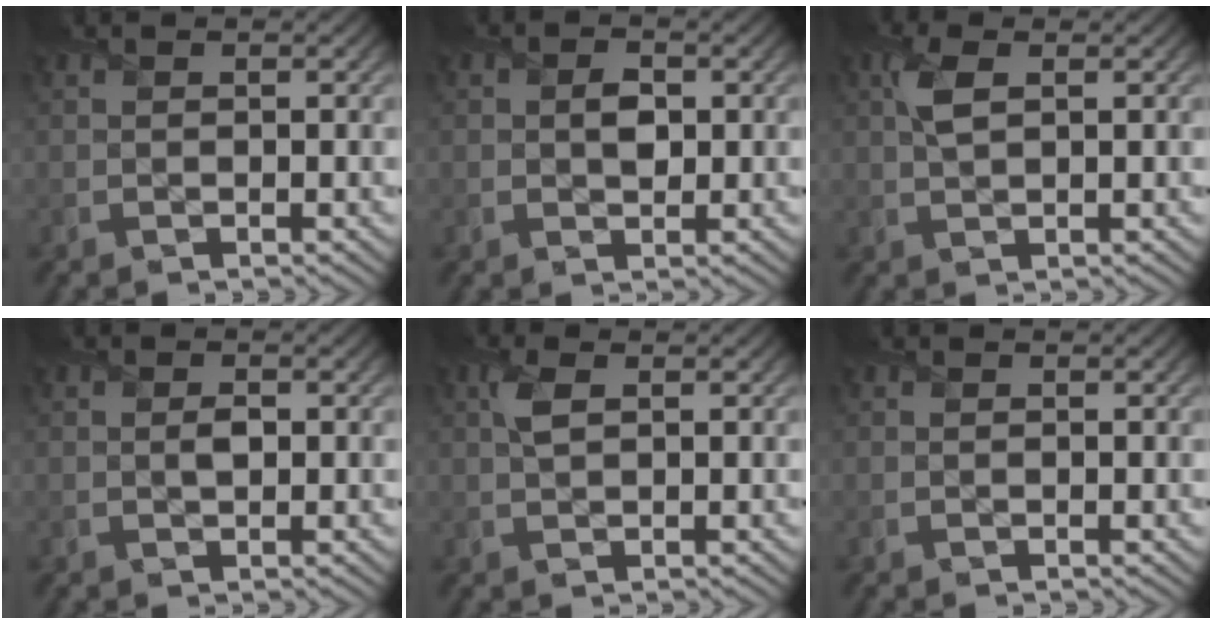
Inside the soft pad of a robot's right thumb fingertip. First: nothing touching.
{"total": 2.1, "force": [0.1, 1.6, 1.4], "torque": [-0.021, -0.005, 0.001]}
{"total": 3.0, "force": [1.0, 1.3, 2.5], "torque": [-0.063, 0.005, 0.021]}
{"total": 1.1, "force": [0.0, 0.8, 0.8], "torque": [-0.011, -0.004, 0.000]}
{"total": 2.2, "force": [0.7, 1.0, 1.9], "torque": [-0.047, 0.003, 0.016]}
{"total": 0.0}